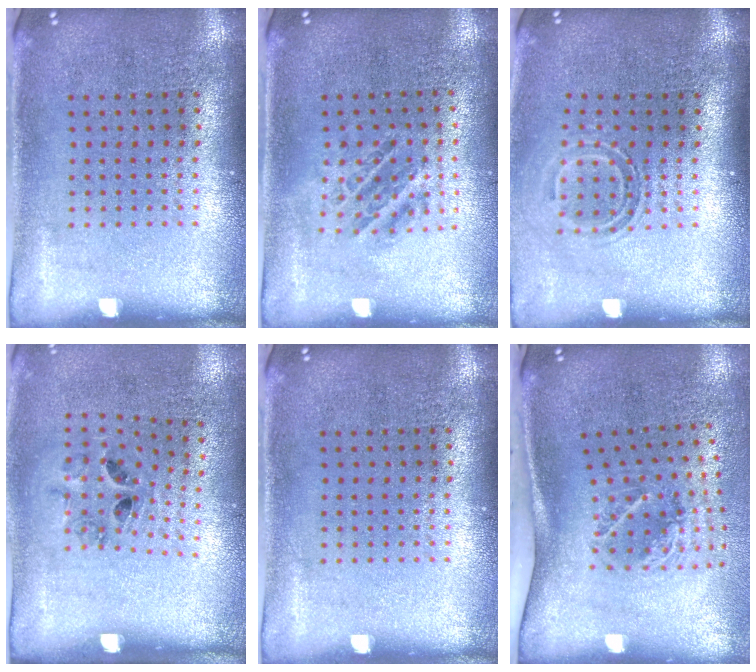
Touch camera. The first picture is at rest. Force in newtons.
{"total": 1.0, "press": 1.0, "slide": 0.2}
{"total": 1.6, "press": 1.0, "slide": 1.2}
{"total": 1.4, "press": 0.8, "slide": 1.1}
{"total": 0.0}
{"total": 2.1, "press": 1.3, "slide": 1.7}